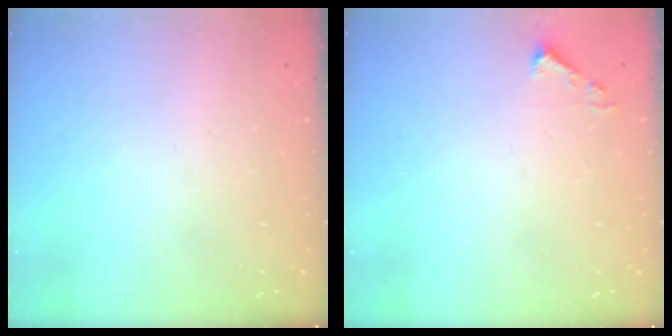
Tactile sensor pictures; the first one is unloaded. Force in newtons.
{"total": 3.7, "press": 3.7, "slide": 0.5}